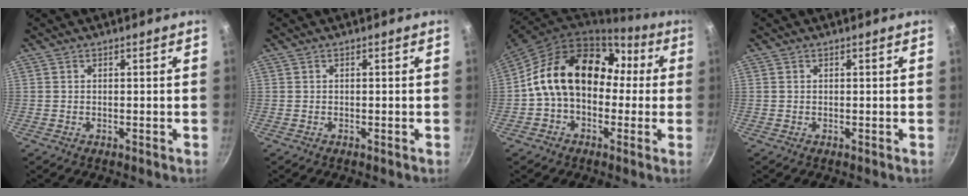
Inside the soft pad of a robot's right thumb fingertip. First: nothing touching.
{"total": 0.0}
{"total": 18.6, "force": [1.0, 13.6, 12.7], "torque": [-0.178, 0.058, 0.006]}
{"total": 0.0}